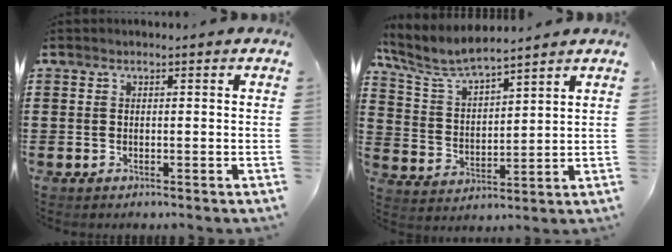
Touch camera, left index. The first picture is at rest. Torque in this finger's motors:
{"motor_torque": [1.30, -0.84, 0.29, 0.16]}